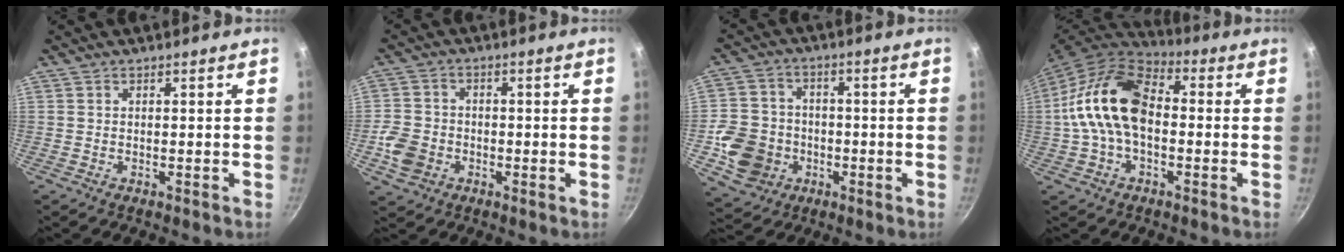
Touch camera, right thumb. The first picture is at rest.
{"total": 6.7, "force": [-2.2, 5.5, 3.2], "torque": [-0.056, 0.019, -0.048]}
{"total": 11.6, "force": [-3.0, 10.1, 4.9], "torque": [-0.070, 0.025, -0.052]}
{"total": 15.7, "force": [-0.5, 9.9, 12.1], "torque": [-0.202, 0.036, -0.025]}